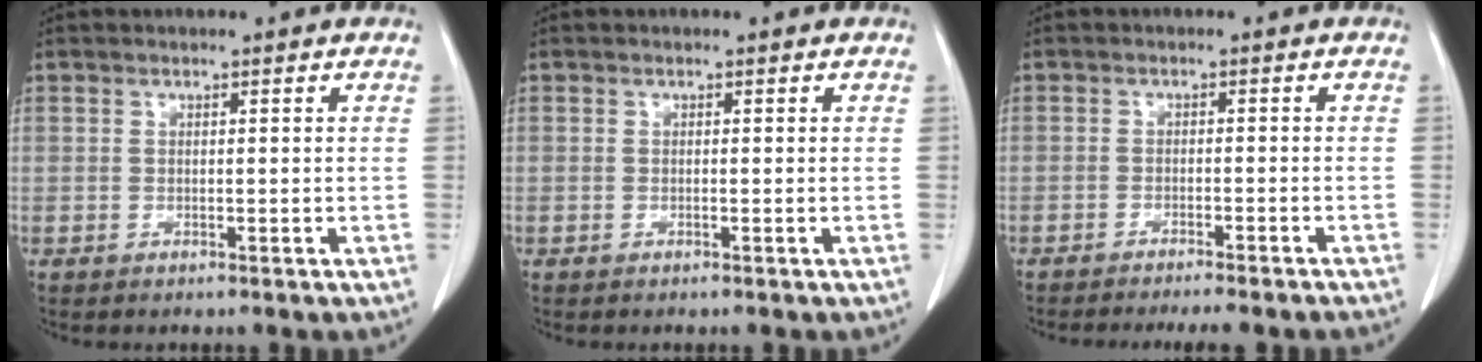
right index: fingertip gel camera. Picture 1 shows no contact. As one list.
[{"total": 0.0}, {"total": 10.4, "force": [-9.5, 0.9, 4.2], "torque": [-0.045, -0.013, -0.116]}]